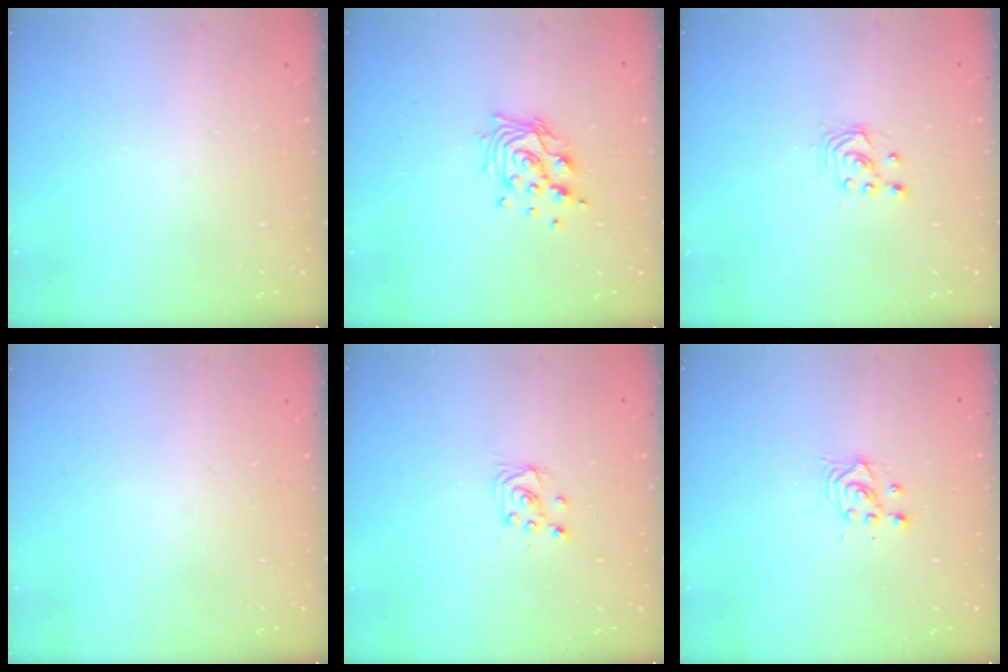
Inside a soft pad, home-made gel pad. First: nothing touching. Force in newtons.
{"total": 11.1, "press": 10.9, "slide": 1.6}
{"total": 1.7, "press": 1.7, "slide": 0.2}
{"total": 0.0}
{"total": 4.6, "press": 4.6, "slide": 0.5}
{"total": 3.6, "press": 3.6, "slide": 0.3}